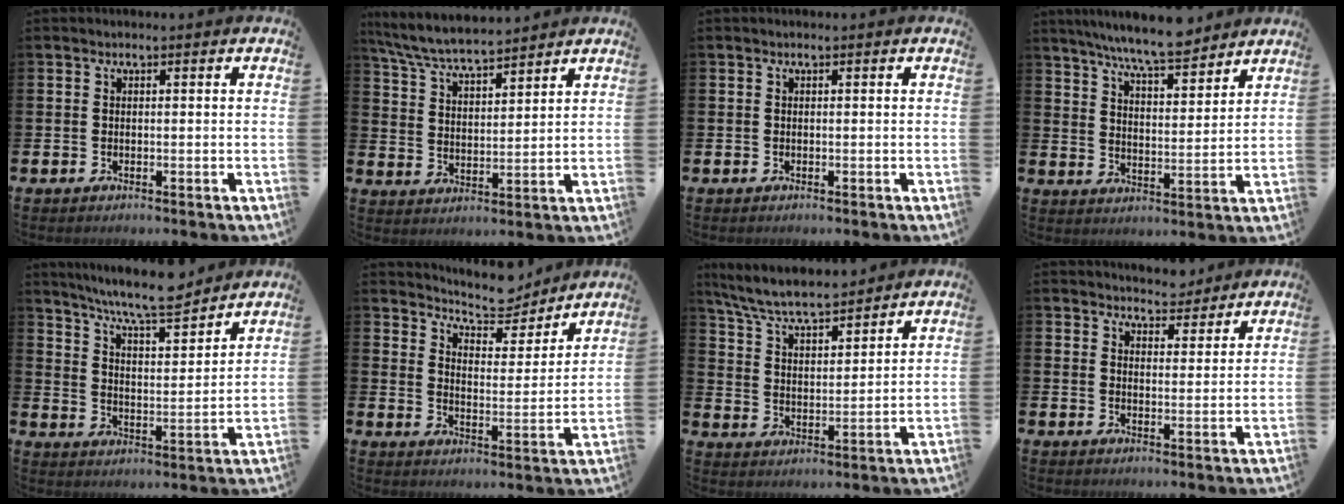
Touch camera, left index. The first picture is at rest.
{"total": 6.7, "force": [6.4, 0.6, 1.9], "torque": [-0.065, -0.032, 0.115]}
{"total": 0.0}
{"total": 8.0, "force": [7.5, 0.4, 2.7], "torque": [-0.073, -0.036, 0.135]}
{"total": 8.5, "force": [8.0, 0.3, 2.9], "torque": [-0.079, -0.050, 0.142]}
{"total": 7.2, "force": [6.8, 1.9, 1.3], "torque": [-0.044, -0.047, 0.119]}
{"total": 7.3, "force": [6.8, 0.8, 2.4], "torque": [-0.077, -0.038, 0.120]}
{"total": 4.7, "force": [4.5, 1.0, -0.3], "torque": [0.000, -0.028, 0.083]}